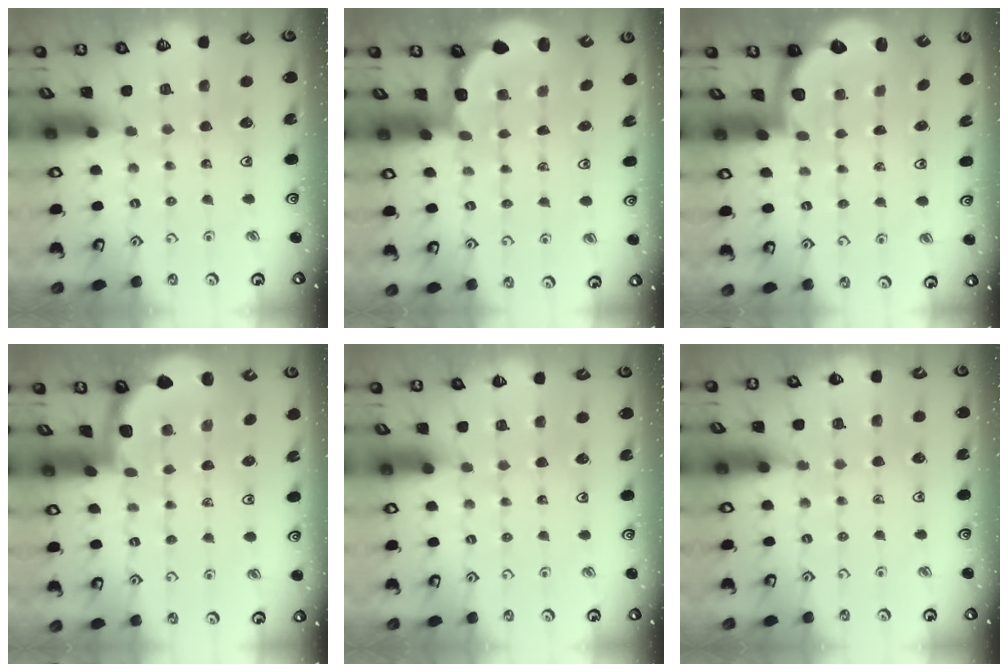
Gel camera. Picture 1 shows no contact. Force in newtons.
{"total": 2.7, "press": 2.4, "slide": 1.4}
{"total": 2.2, "press": 2.0, "slide": 0.8}
{"total": 1.8, "press": 1.8, "slide": 0.0}
{"total": 0.0}
{"total": 2.7, "press": 2.7, "slide": 0.4}